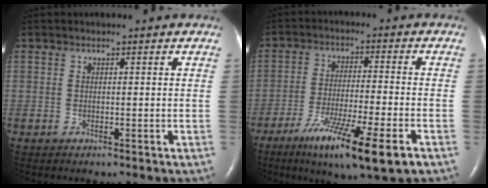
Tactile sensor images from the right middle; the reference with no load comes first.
{"total": 13.0, "force": [-7.3, 0.5, 10.8], "torque": [-0.188, -0.035, -0.119]}